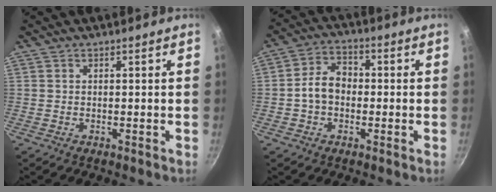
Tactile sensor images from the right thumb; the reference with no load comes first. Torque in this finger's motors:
{"motor_torque": [-0.42, 0.30, 0.51, -0.31, 0.20]}